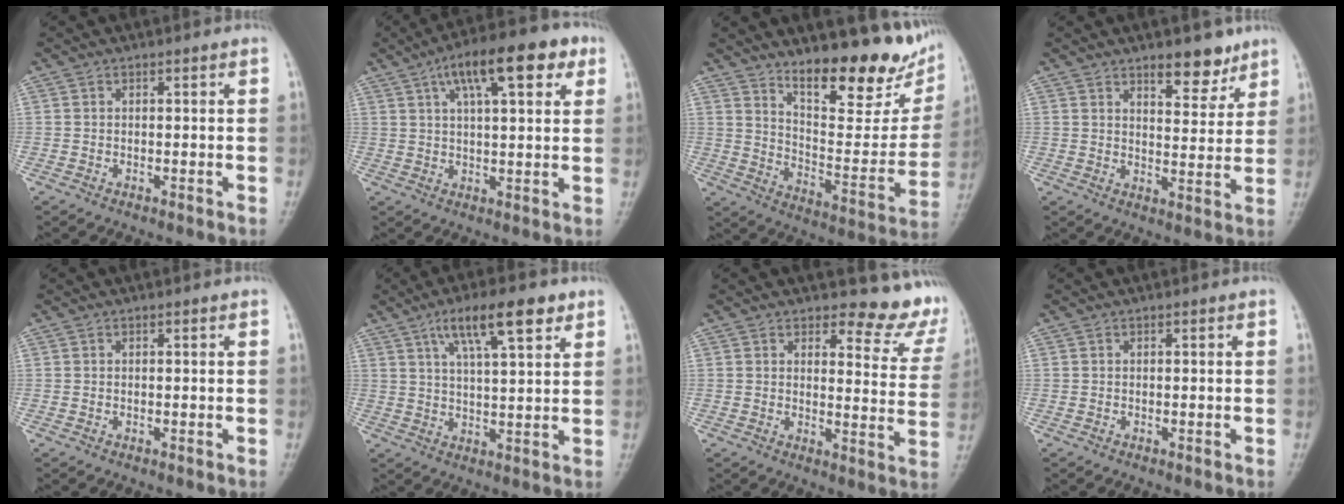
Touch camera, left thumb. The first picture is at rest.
{"total": 14.5, "force": [6.6, 5.1, 11.9], "torque": [-0.153, 0.007, 0.095]}
{"total": 19.8, "force": [13.7, 6.4, 12.8], "torque": [-0.131, -0.089, 0.214]}
{"total": 7.2, "force": [5.2, 3.0, 4.1], "torque": [-0.030, -0.036, 0.075]}
{"total": 0.0}
{"total": 11.5, "force": [6.2, 3.2, 9.1], "torque": [-0.137, -0.013, 0.104]}
{"total": 9.3, "force": [8.7, 2.8, 2.0], "torque": [0.012, -0.083, 0.085]}
{"total": 0.0}